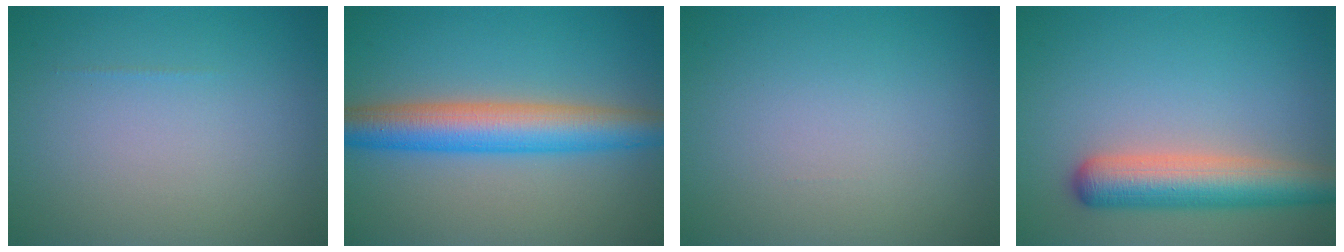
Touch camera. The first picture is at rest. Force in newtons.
{"total": 6.7, "press": 6.7, "slide": 0.1}
{"total": 0.0}
{"total": 5.9, "press": 5.9, "slide": 0.3}